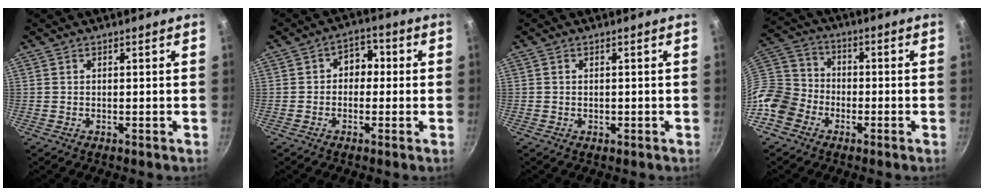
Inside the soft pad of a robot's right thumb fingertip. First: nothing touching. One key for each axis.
{"total": 5.5, "fx": 0.0, "fy": 4.4, "fz": 3.2, "tx": -0.002, "ty": 0.015, "tz": -0.010}
{"total": 0.9, "fx": -0.1, "fy": 0.7, "fz": 0.5, "tx": -0.005, "ty": 0.002, "tz": -0.002}
{"total": 11.3, "fx": -5.1, "fy": 8.8, "fz": 4.8, "tx": -0.070, "ty": 0.047, "tz": -0.117}